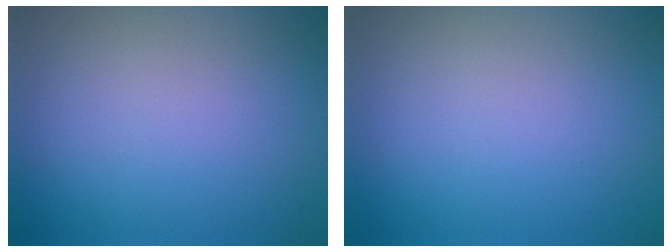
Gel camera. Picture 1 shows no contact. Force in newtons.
{"total": 0.0}